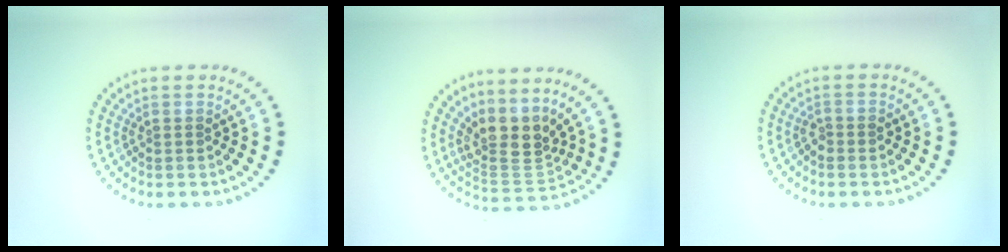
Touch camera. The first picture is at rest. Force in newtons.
{"total": 3.9, "press": 2.9, "slide": 2.5}
{"total": 0.9, "press": 0.9, "slide": 0.3}